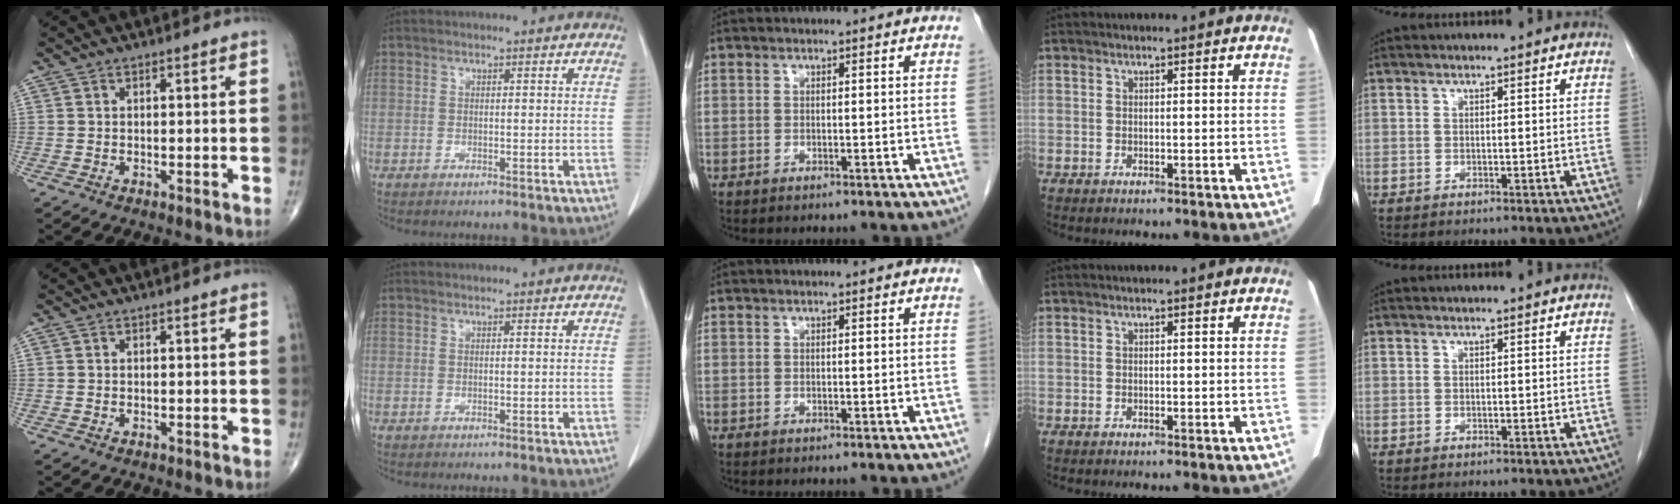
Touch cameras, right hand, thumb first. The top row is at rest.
{}